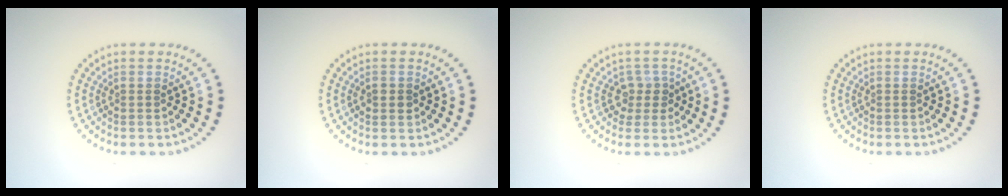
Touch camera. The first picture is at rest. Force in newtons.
{"total": 1.1, "press": 1.1, "slide": 0.2}
{"total": 1.8, "press": 1.4, "slide": 1.2}
{"total": 0.0}